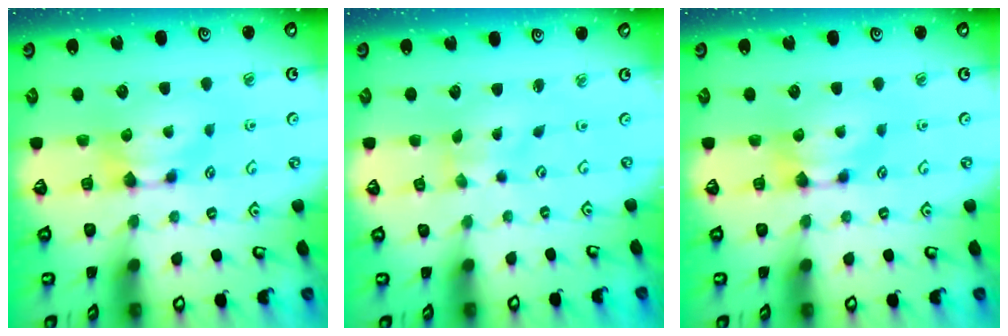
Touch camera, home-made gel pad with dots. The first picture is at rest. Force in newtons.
{"total": 3.2, "press": 3.1, "slide": 0.8}
{"total": 0.0}